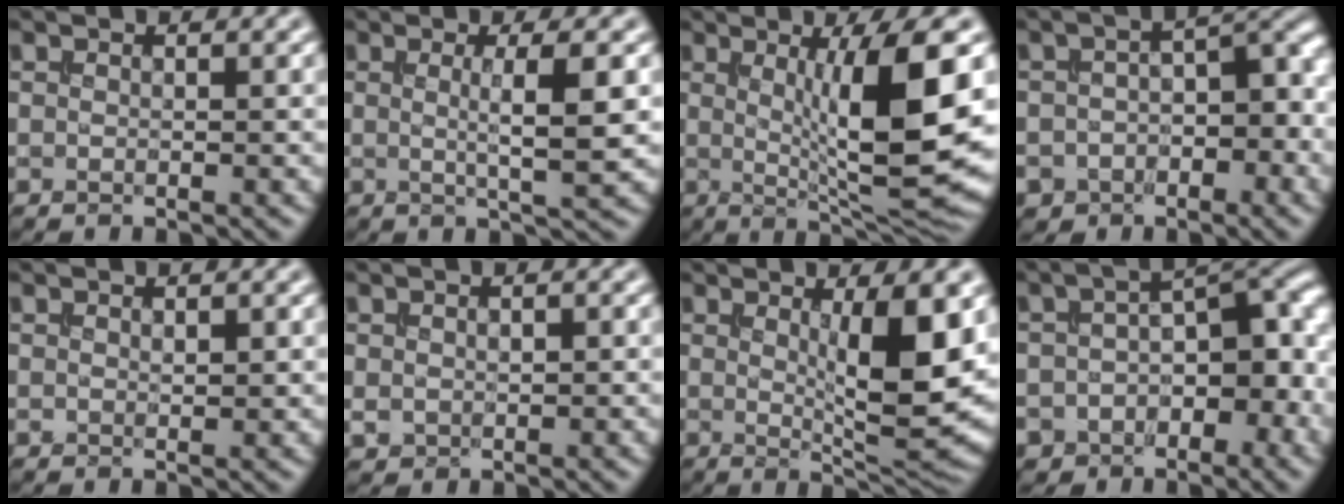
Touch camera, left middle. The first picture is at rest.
{"total": 4.5, "force": [0.2, 0.9, 4.4], "torque": [-0.061, 0.000, 0.004]}
{"total": 10.5, "force": [0.9, 2.0, 10.2], "torque": [-0.148, -0.011, 0.027]}
{"total": 6.3, "force": [-3.0, 4.1, 3.8], "torque": [-0.043, -0.007, -0.046]}
{"total": 0.9, "force": [0.2, 0.4, 0.8], "torque": [-0.014, 0.000, 0.007]}
{"total": 1.6, "force": [-0.1, 1.2, 1.1], "torque": [-0.021, -0.001, 0.006]}
{"total": 7.9, "force": [1.0, 1.7, 7.6], "torque": [-0.104, -0.016, 0.026]}
{"total": 9.5, "force": [-2.9, 5.9, 6.8], "torque": [-0.085, -0.005, -0.045]}